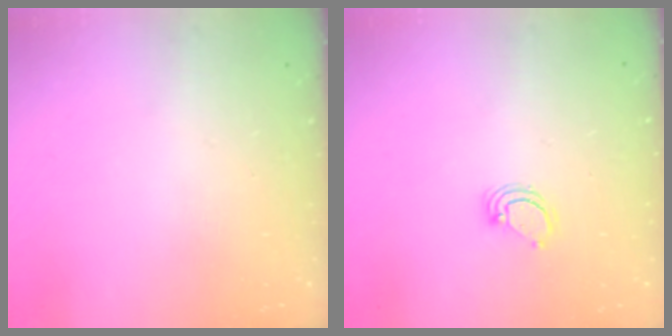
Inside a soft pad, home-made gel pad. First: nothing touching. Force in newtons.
{"total": 3.8, "press": 3.8, "slide": 0.3}